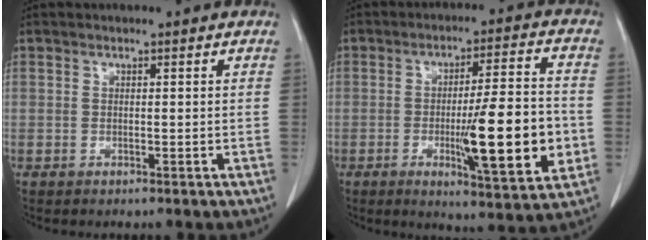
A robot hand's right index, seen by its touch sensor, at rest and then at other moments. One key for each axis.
{"total": 15.2, "fx": -3.2, "fy": 1.5, "fz": 14.8, "tx": -0.219, "ty": -0.010, "tz": -0.045}